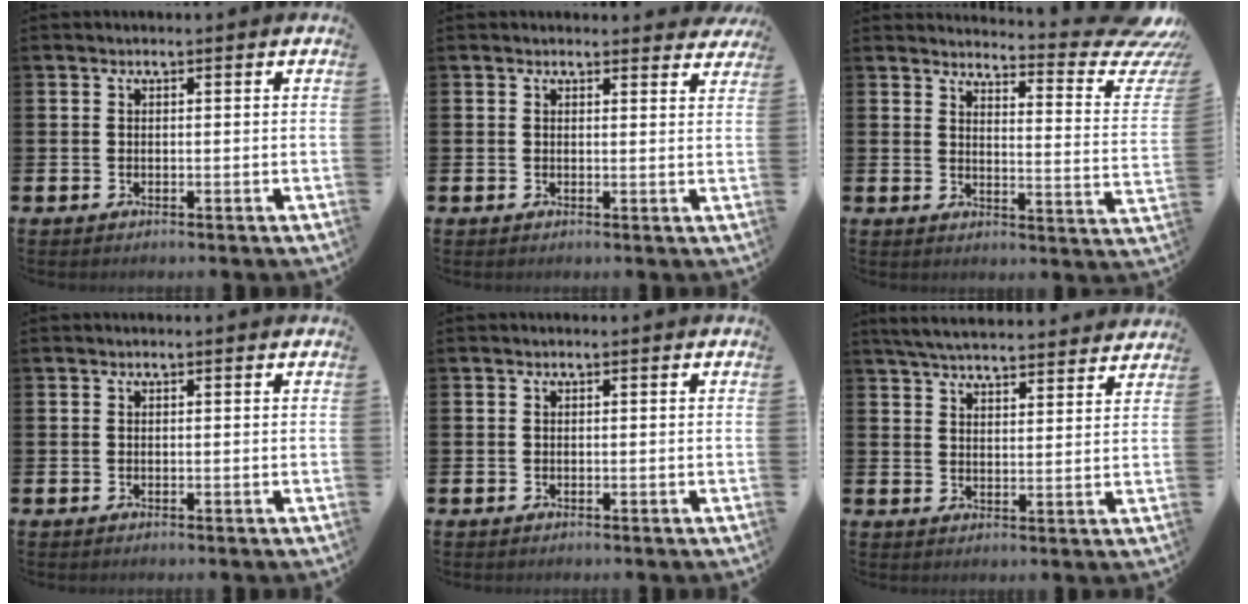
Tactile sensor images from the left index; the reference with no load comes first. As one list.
[{"total": 1.5, "force": [1.4, 0.4, 0.0], "torque": [0.013, -0.005, 0.023]}, {"total": 5.0, "force": [4.4, 1.1, 2.2], "torque": [-0.021, -0.054, 0.061]}, {"total": 0.0}, {"total": 0.0}, {"total": 5.7, "force": [5.6, 0.6, 1.1], "torque": [-0.034, -0.031, 0.100]}]